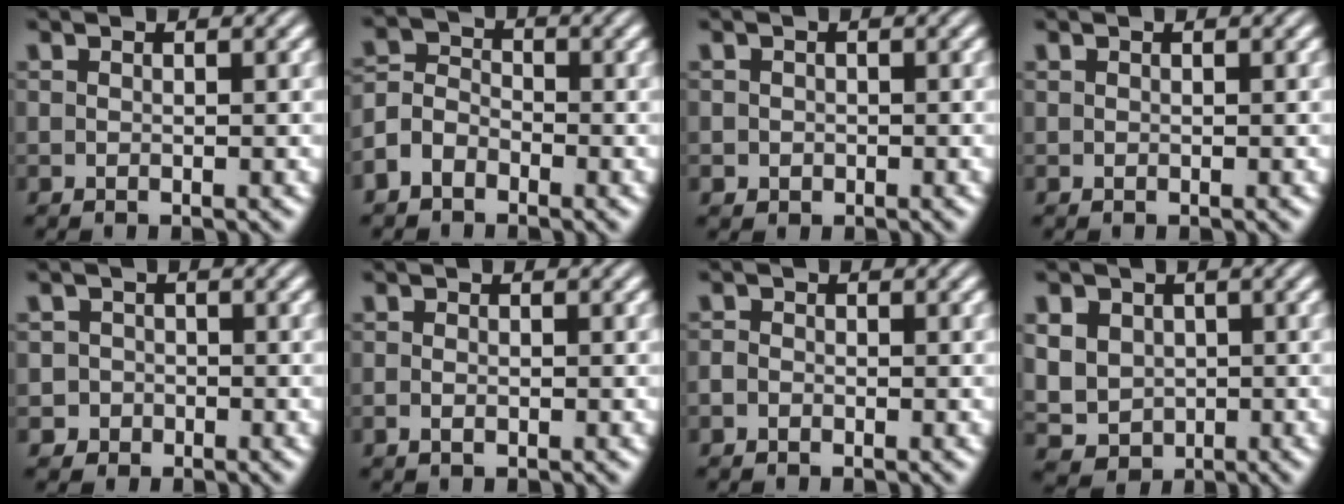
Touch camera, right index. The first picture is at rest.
{"total": 3.8, "force": [-1.4, 3.2, 1.5], "torque": [-0.022, -0.015, -0.025]}
{"total": 0.8, "force": [-0.5, 0.6, 0.0], "torque": [0.000, -0.013, -0.001]}
{"total": 0.0}
{"total": 3.0, "force": [-1.6, 2.5, -0.2], "torque": [0.007, -0.014, -0.030]}
{"total": 0.7, "force": [-0.6, -0.2, 0.3], "torque": [-0.007, -0.006, -0.005]}
{"total": 0.8, "force": [-0.8, -0.1, -0.1], "torque": [0.006, -0.008, -0.013]}
{"total": 6.8, "force": [-1.0, 6.2, 2.5], "torque": [-0.066, -0.043, -0.001]}